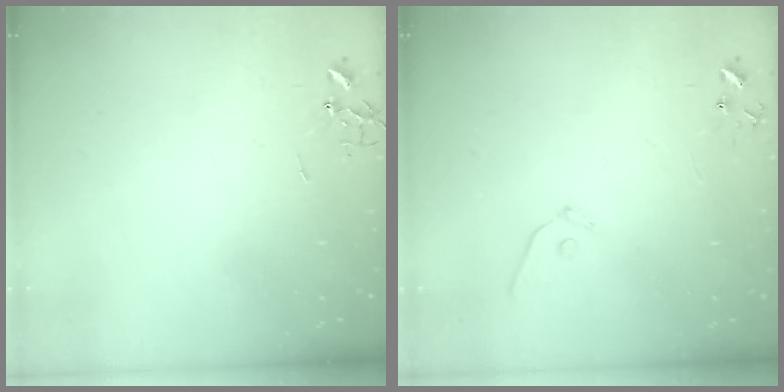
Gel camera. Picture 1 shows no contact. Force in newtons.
{"total": 7.4, "press": 7.4, "slide": 0.6}